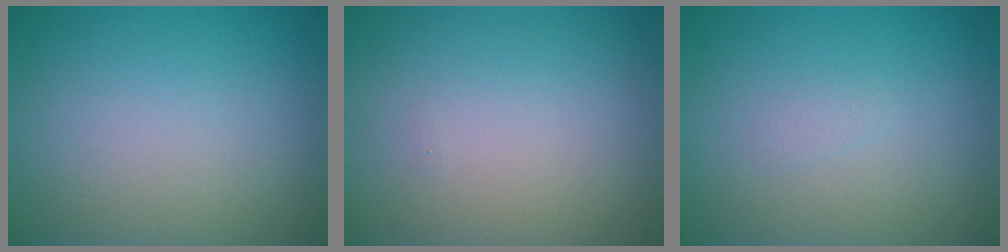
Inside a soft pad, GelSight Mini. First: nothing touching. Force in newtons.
{"total": 0.0}
{"total": 0.5, "press": 0.5, "slide": 0.1}